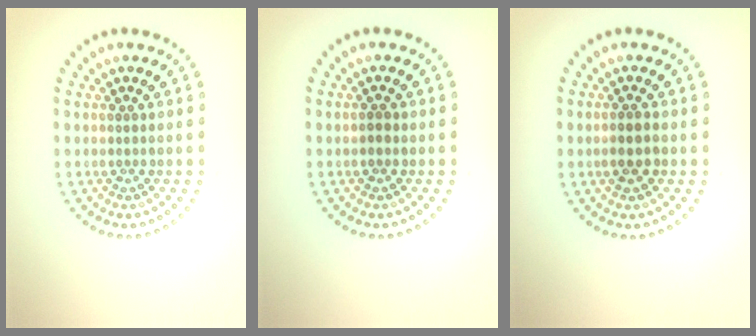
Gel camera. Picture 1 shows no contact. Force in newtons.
{"total": 0.7, "press": 0.7, "slide": 0.1}
{"total": 1.8, "press": 1.7, "slide": 0.4}